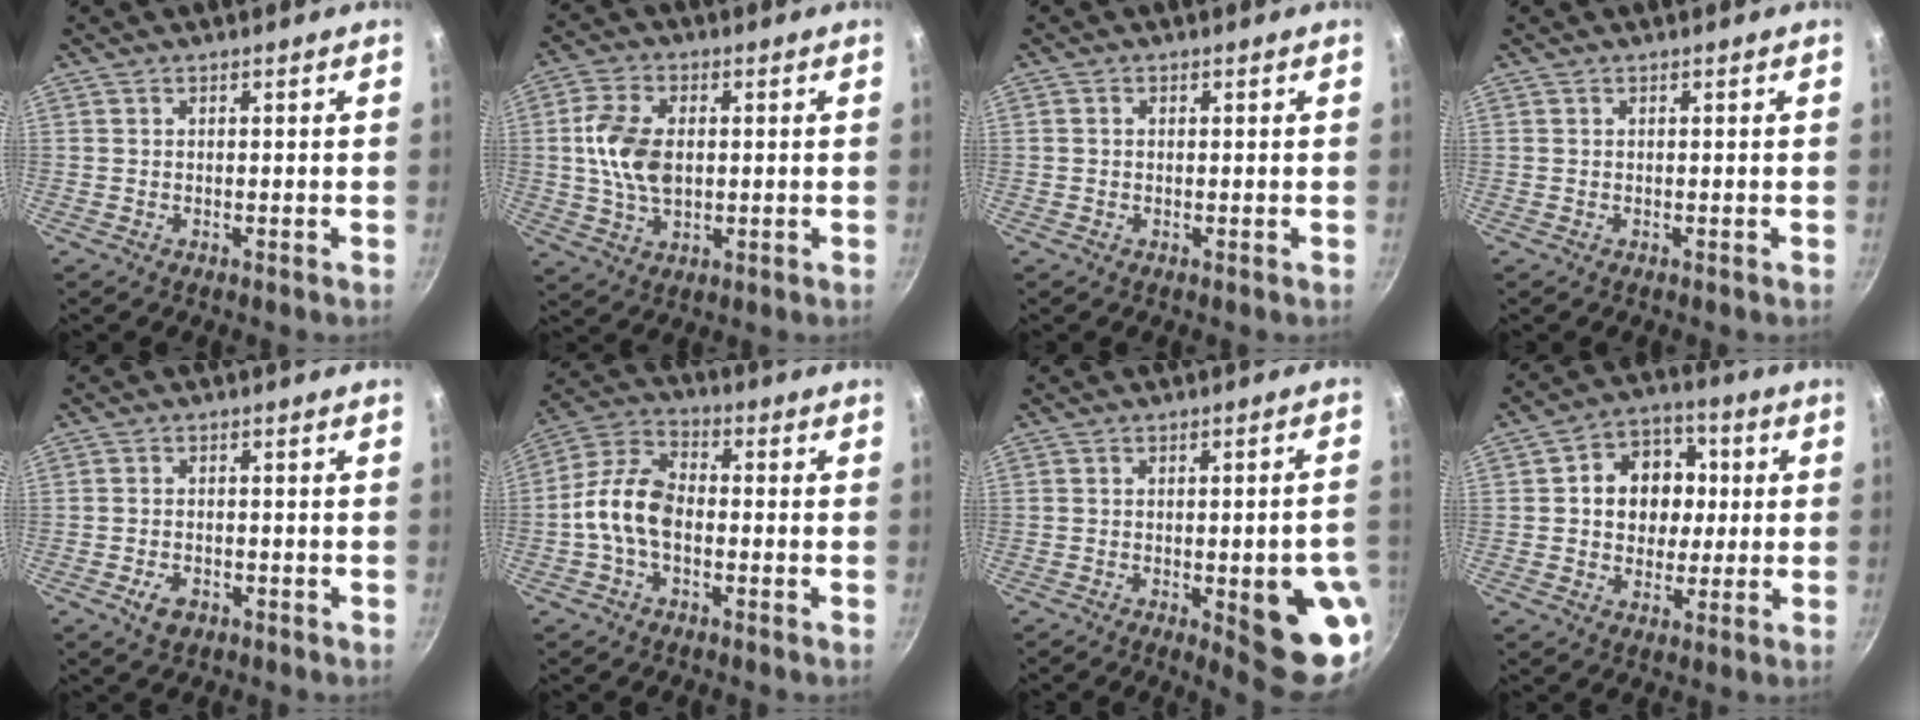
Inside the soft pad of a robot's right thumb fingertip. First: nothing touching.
{"total": 11.5, "force": [0.9, 7.0, 9.1], "torque": [-0.165, 0.005, 0.015]}
{"total": 0.8, "force": [0.1, 0.7, 0.4], "torque": [-0.006, 0.005, 0.000]}
{"total": 0.0}
{"total": 3.9, "force": [-1.8, 2.4, 2.4], "torque": [-0.042, 0.011, -0.032]}
{"total": 10.2, "force": [-2.0, 6.1, 8.0], "torque": [-0.148, 0.040, -0.056]}
{"total": 13.2, "force": [-4.2, 3.8, 11.9], "torque": [-0.112, 0.018, -0.049]}
{"total": 12.2, "force": [1.3, 10.1, 6.8], "torque": [-0.057, 0.013, 0.011]}